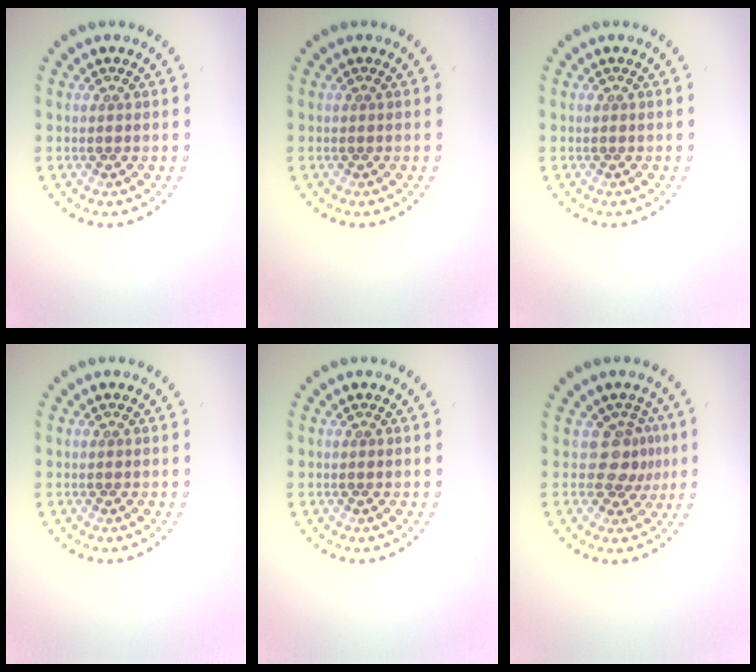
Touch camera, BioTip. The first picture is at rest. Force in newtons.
{"total": 0.0}
{"total": 0.0}
{"total": 0.0}
{"total": 0.0}
{"total": 2.6, "press": 2.0, "slide": 1.6}